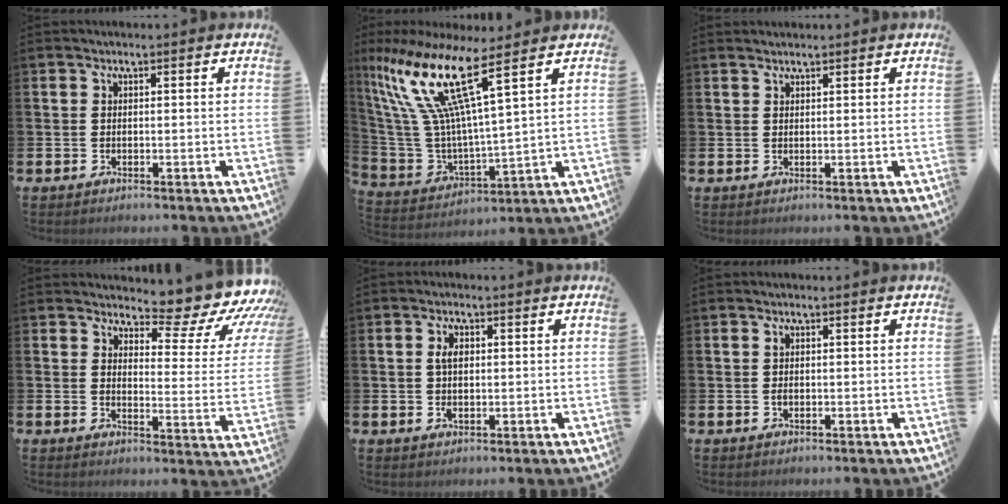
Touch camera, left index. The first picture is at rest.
{"total": 13.5, "force": [8.2, 2.6, 10.3], "torque": [-0.240, -0.052, 0.131]}
{"total": 0.7, "force": [0.7, 0.1, -0.1], "torque": [0.003, 0.002, 0.012]}
{"total": 7.4, "force": [6.2, 2.6, 3.1], "torque": [-0.039, -0.068, 0.095]}
{"total": 2.7, "force": [0.5, 1.6, 2.2], "torque": [-0.032, 0.001, 0.005]}
{"total": 1.0, "force": [0.2, 0.6, 0.8], "torque": [-0.013, 0.002, 0.001]}